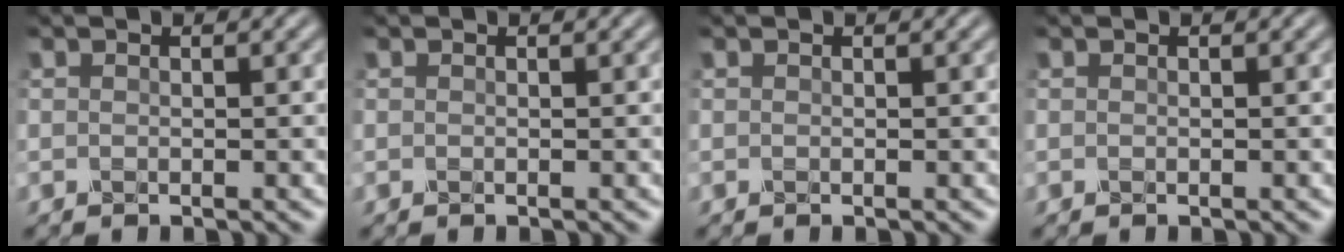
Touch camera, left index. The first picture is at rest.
{"total": 0.0}
{"total": 0.0}
{"total": 0.0}